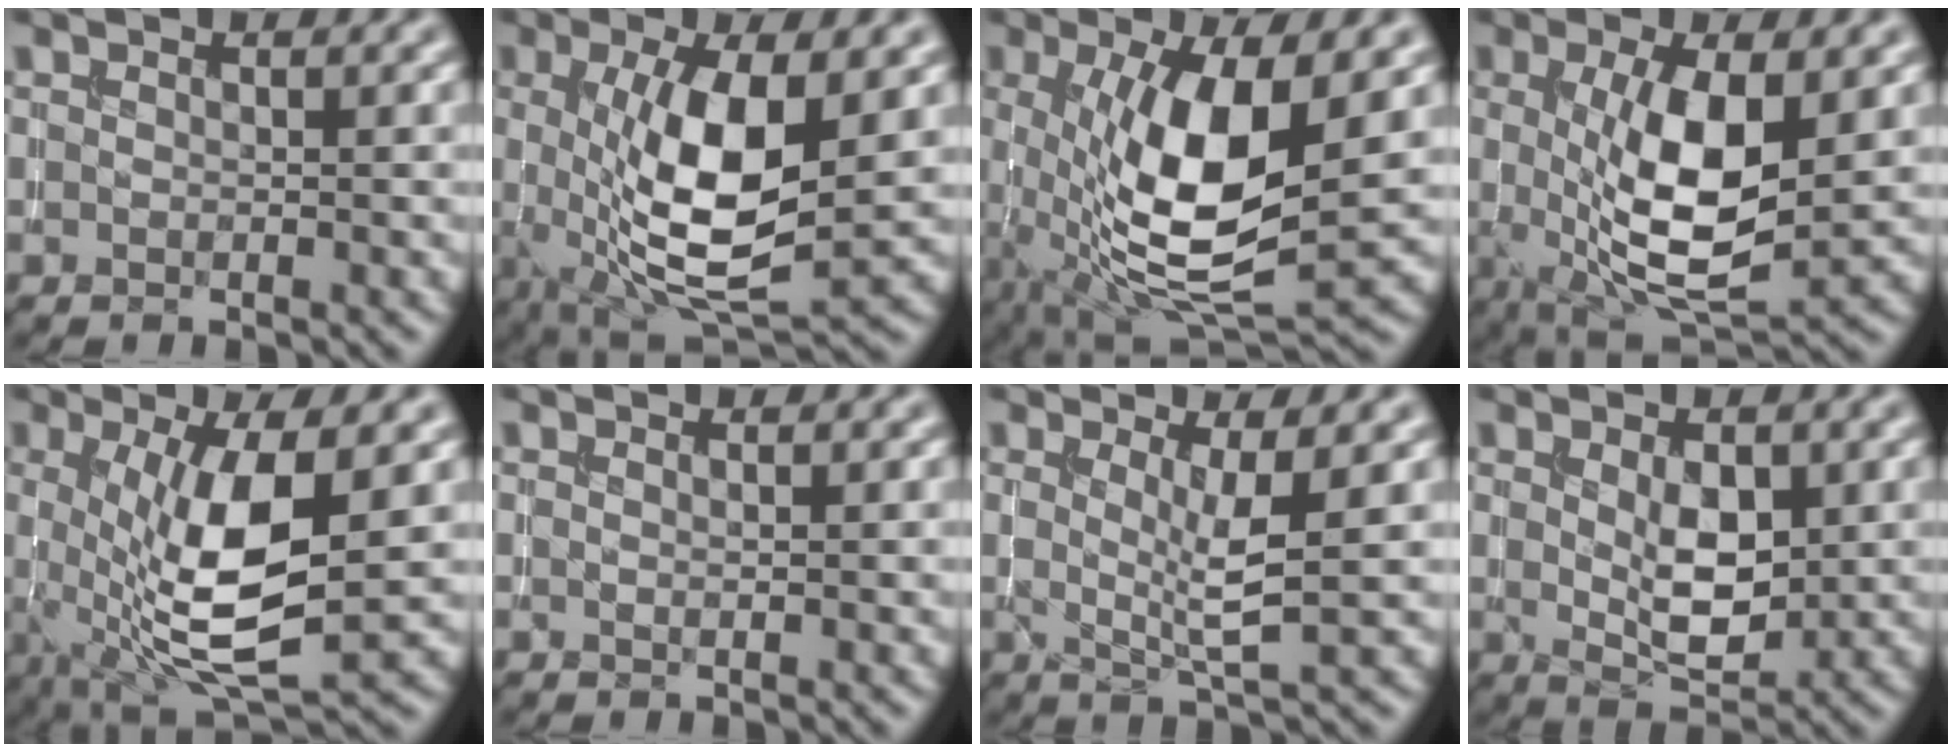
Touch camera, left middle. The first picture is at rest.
{"total": 9.4, "force": [0.3, 3.1, 8.9], "torque": [-0.163, -0.011, 0.010]}
{"total": 10.4, "force": [0.3, 3.5, 9.7], "torque": [-0.178, -0.012, 0.010]}
{"total": 8.6, "force": [0.3, 2.8, 8.1], "torque": [-0.150, -0.013, 0.011]}
{"total": 9.2, "force": [0.1, 2.8, 8.8], "torque": [-0.159, -0.013, 0.007]}
{"total": 0.0}
{"total": 3.5, "force": [0.4, 0.5, 3.4], "torque": [-0.057, -0.011, 0.011]}
{"total": 4.0, "force": [0.5, 1.9, 3.4], "torque": [-0.060, -0.005, 0.016]}